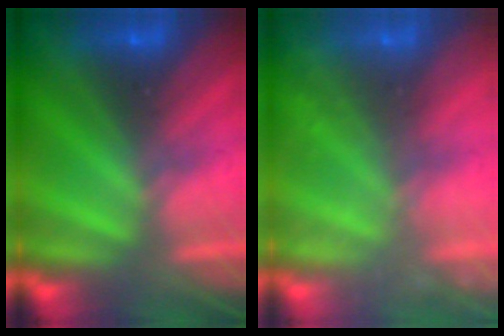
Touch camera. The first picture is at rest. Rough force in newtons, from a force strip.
{"total": 2.4}